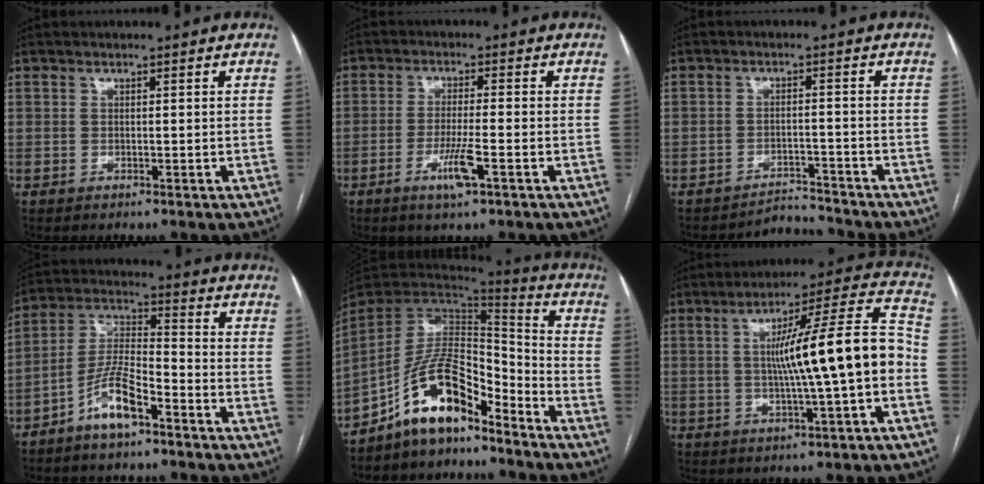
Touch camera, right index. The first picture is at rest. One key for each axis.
{"total": 5.4, "fx": -2.5, "fy": 0.2, "fz": 4.8, "tx": -0.093, "ty": -0.009, "tz": -0.047}
{"total": 3.9, "fx": -3.8, "fy": 0.2, "fz": -0.9, "tx": 0.014, "ty": 0.005, "tz": -0.056}
{"total": 8.1, "fx": -4.9, "fy": 2.4, "fz": 6.0, "tx": -0.129, "ty": 0.007, "tz": -0.093}
{"total": 12.7, "fx": -9.2, "fy": 4.6, "fz": 7.3, "tx": -0.137, "ty": 0.031, "tz": -0.169}
{"total": 15.2, "fx": -1.2, "fy": 0.1, "fz": 15.1, "tx": -0.224, "ty": 0.024, "tz": -0.022}